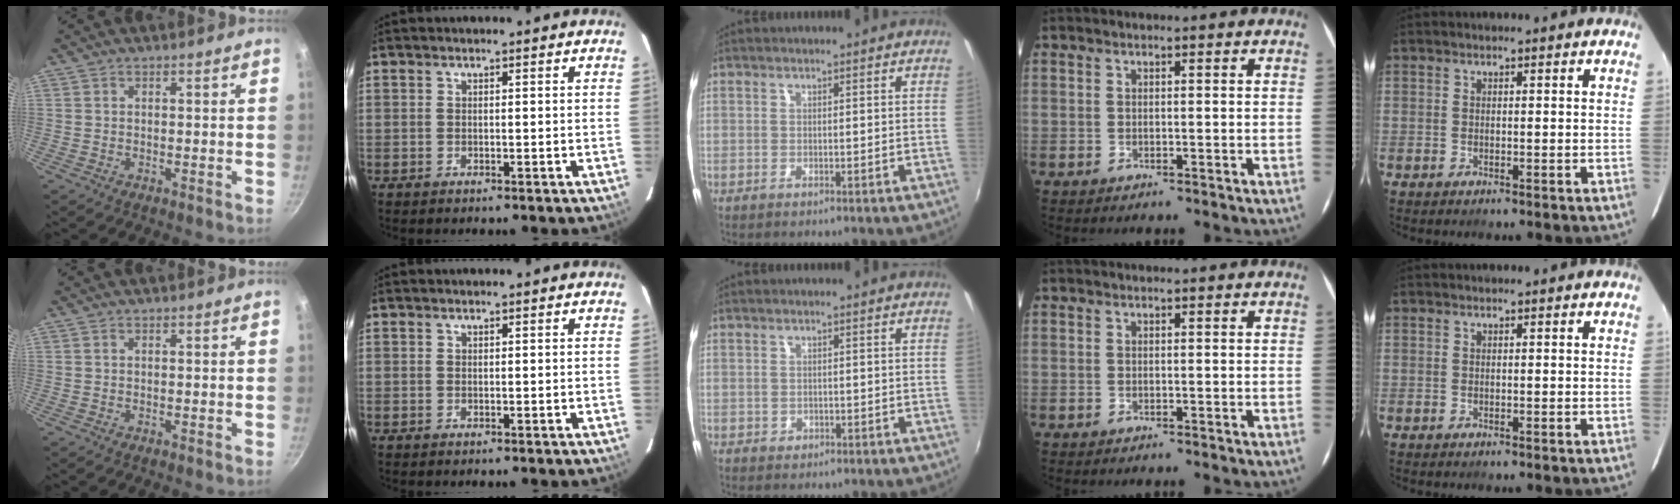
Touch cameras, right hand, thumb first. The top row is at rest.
{"middle": {"total": 0.7, "force": [0.0, 0.7, 0.1], "torque": [0.002, -0.001, 0.004]}}